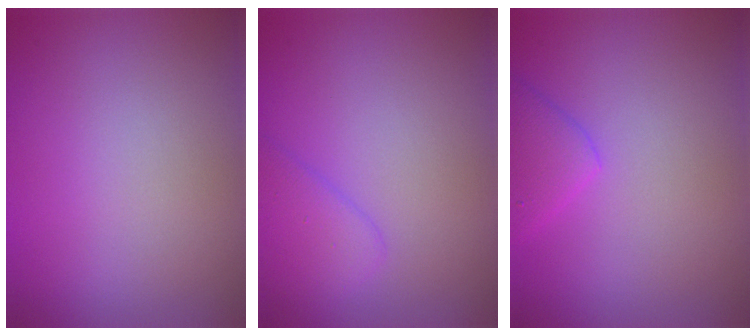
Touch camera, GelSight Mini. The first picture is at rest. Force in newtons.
{"total": 2.4, "press": 2.4, "slide": 0.1}
{"total": 2.3, "press": 2.3, "slide": 0.1}